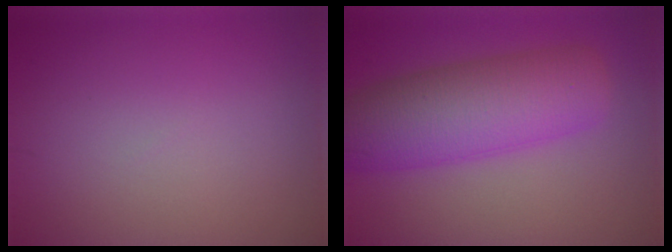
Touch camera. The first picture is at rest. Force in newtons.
{"total": 8.7, "press": 8.7, "slide": 0.3}